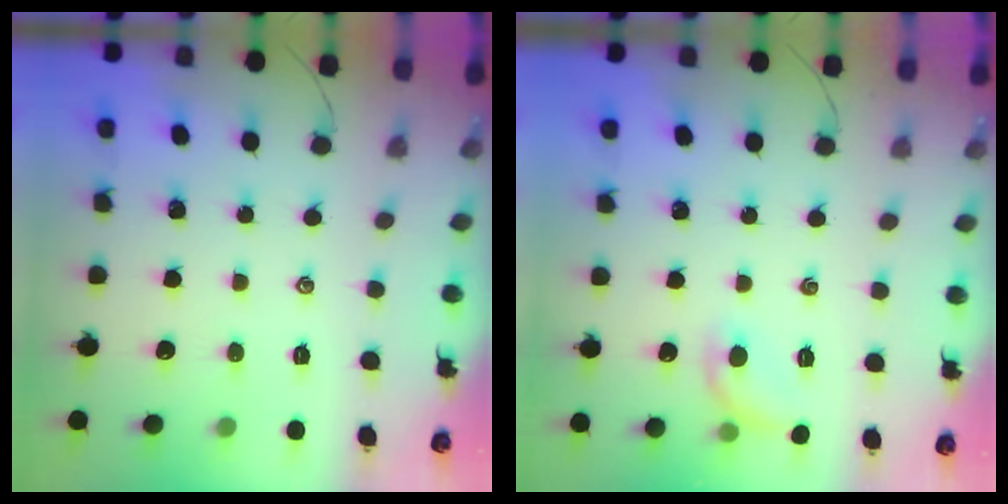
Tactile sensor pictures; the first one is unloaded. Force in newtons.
{"total": 8.1, "press": 8.0, "slide": 1.4}